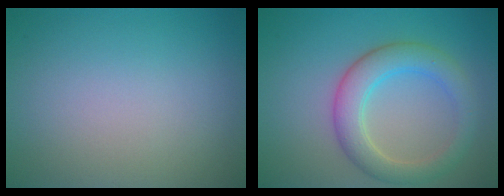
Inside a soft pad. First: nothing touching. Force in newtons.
{"total": 4.6, "press": 4.6, "slide": 0.1}